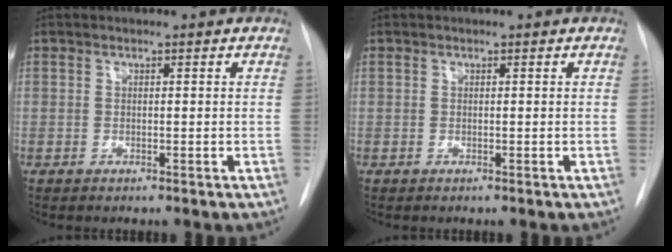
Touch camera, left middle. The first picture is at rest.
{"total": 0.0}